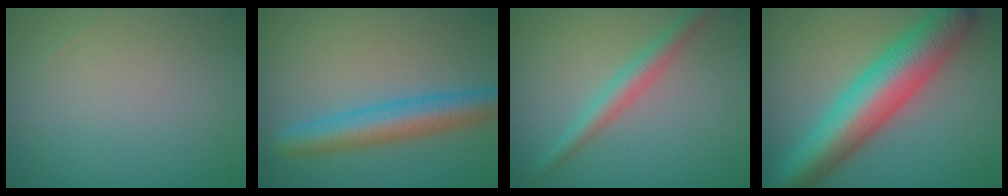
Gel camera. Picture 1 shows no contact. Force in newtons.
{"total": 5.4, "press": 5.4, "slide": 0.1}
{"total": 2.9, "press": 2.9, "slide": 0.0}
{"total": 10.2, "press": 10.2, "slide": 0.2}